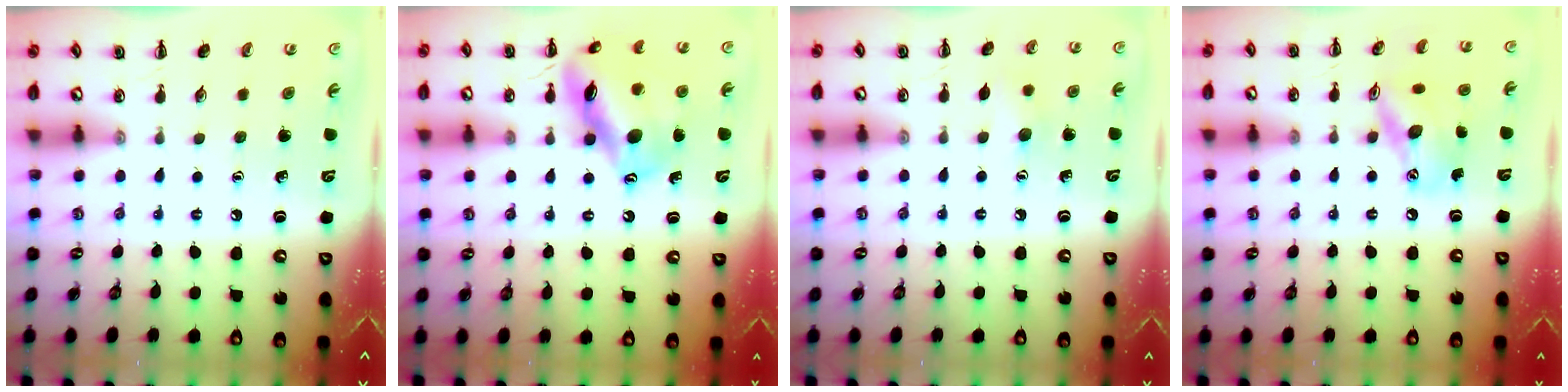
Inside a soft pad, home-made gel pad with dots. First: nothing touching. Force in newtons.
{"total": 15.8, "press": 15.7, "slide": 1.9}
{"total": 5.7, "press": 5.5, "slide": 1.5}
{"total": 13.7, "press": 13.5, "slide": 2.2}